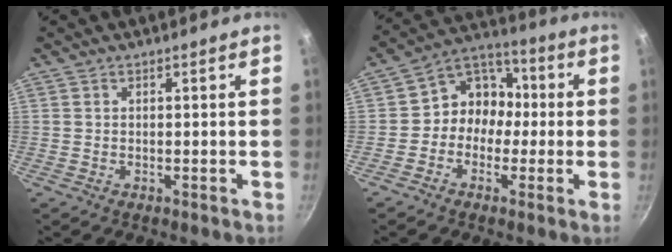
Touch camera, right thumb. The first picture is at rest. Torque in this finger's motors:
{"motor_torque": [-0.02, -0.05, 0.05, 0.16, 0.17]}